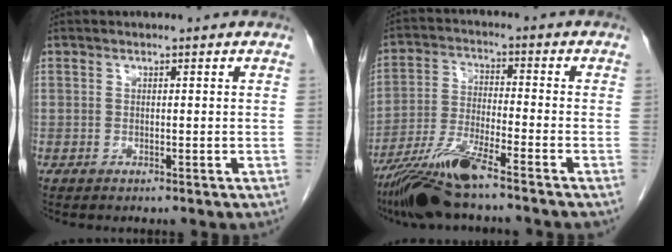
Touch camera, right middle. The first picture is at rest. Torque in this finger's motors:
{"motor_torque": [0.95, -0.93, 0.16, 0.07]}